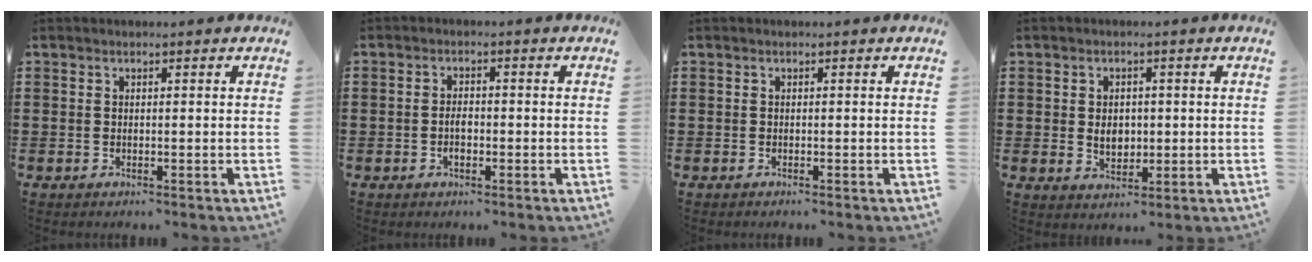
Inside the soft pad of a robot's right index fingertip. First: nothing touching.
{"total": 2.4, "force": [-0.7, 1.0, 2.1], "torque": [-0.049, -0.004, -0.014]}
{"total": 0.0}
{"total": 3.4, "force": [0.0, 2.4, 2.4], "torque": [-0.045, 0.003, -0.003]}